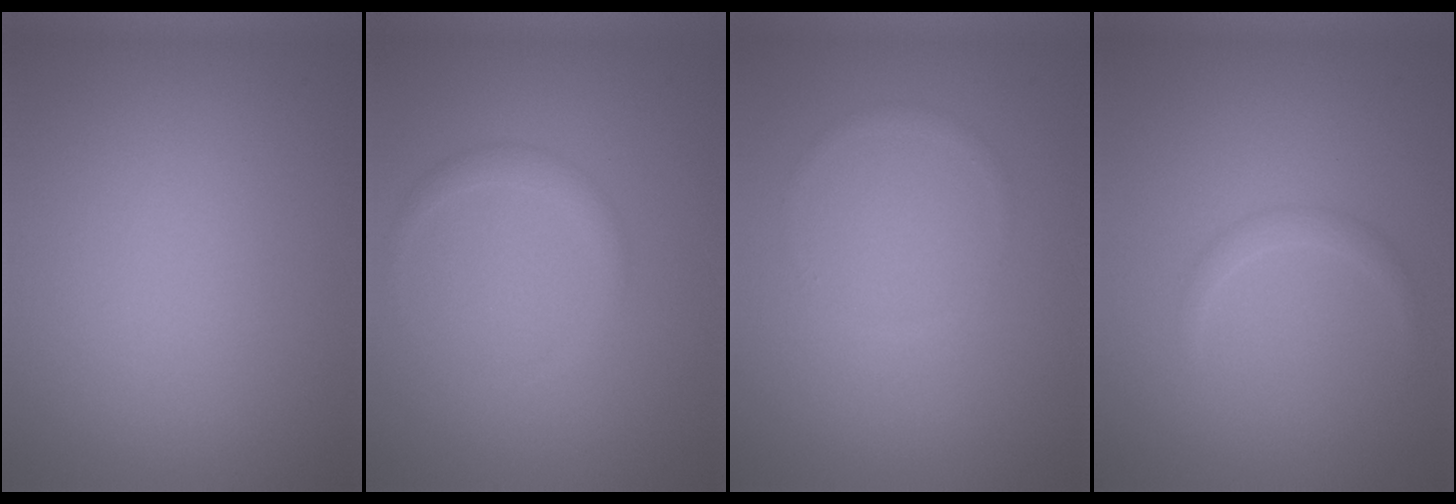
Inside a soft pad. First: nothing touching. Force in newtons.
{"total": 1.3, "press": 1.3, "slide": 0.0}
{"total": 0.6, "press": 0.6, "slide": 0.1}
{"total": 1.0, "press": 1.0, "slide": 0.0}